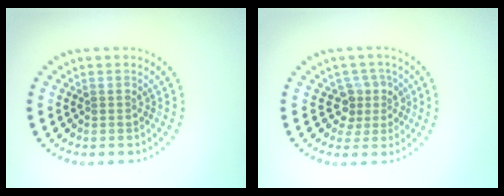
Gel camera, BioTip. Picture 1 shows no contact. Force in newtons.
{"total": 2.7, "press": 2.0, "slide": 1.8}